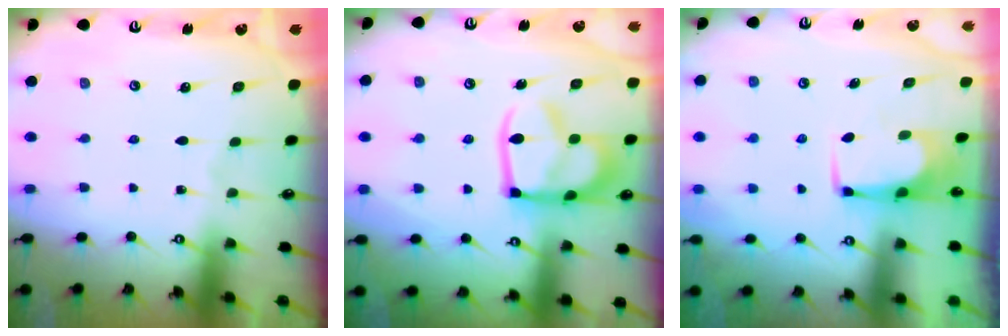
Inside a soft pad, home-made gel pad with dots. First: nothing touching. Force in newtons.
{"total": 15.1, "press": 15.0, "slide": 1.7}
{"total": 1.6, "press": 1.5, "slide": 0.3}